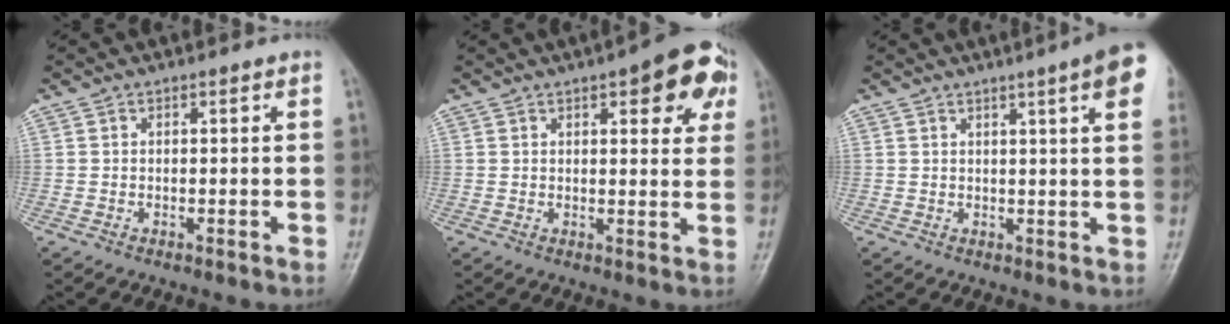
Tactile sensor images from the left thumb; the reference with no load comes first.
{"total": 10.9, "force": [4.9, 4.1, 8.8], "torque": [-0.070, -0.004, 0.050]}
{"total": 9.2, "force": [4.6, 0.7, 7.9], "torque": [-0.091, -0.004, 0.046]}